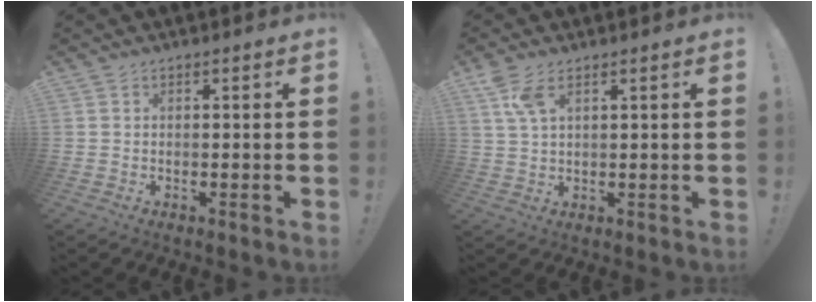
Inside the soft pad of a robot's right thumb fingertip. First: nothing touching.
{"total": 5.9, "force": [3.2, 2.3, 4.4], "torque": [-0.084, -0.007, 0.060]}